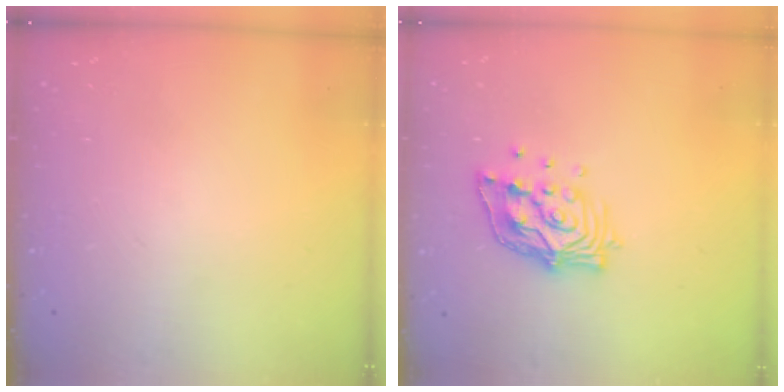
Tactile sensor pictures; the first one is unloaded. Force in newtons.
{"total": 12.4, "press": 12.4, "slide": 1.2}